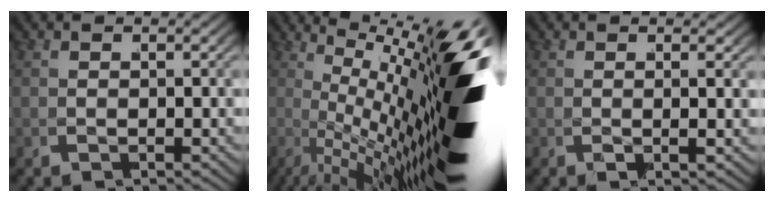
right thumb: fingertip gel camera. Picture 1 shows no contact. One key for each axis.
{"total": 20.2, "fx": -0.9, "fy": 8.7, "fz": 18.2, "tx": -0.235, "ty": -0.033, "tz": 0.003}
{"total": 1.8, "fx": 0.8, "fy": -0.4, "fz": 1.6, "tx": -0.024, "ty": 0.005, "tz": 0.008}